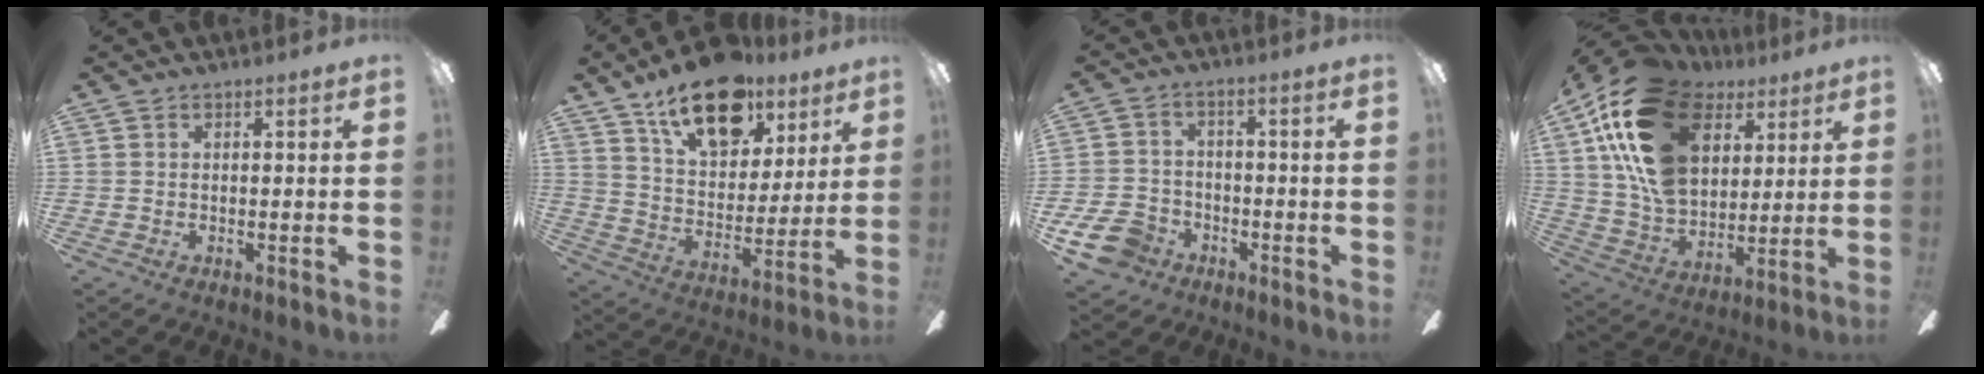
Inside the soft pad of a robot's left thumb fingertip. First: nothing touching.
{"total": 19.8, "force": [13.3, 10.2, 10.5], "torque": [-0.160, -0.072, 0.231]}
{"total": 9.3, "force": [-5.4, 6.4, 4.1], "torque": [-0.099, 0.033, -0.100]}
{"total": 24.1, "force": [10.7, 15.9, 14.6], "torque": [-0.305, -0.038, 0.191]}